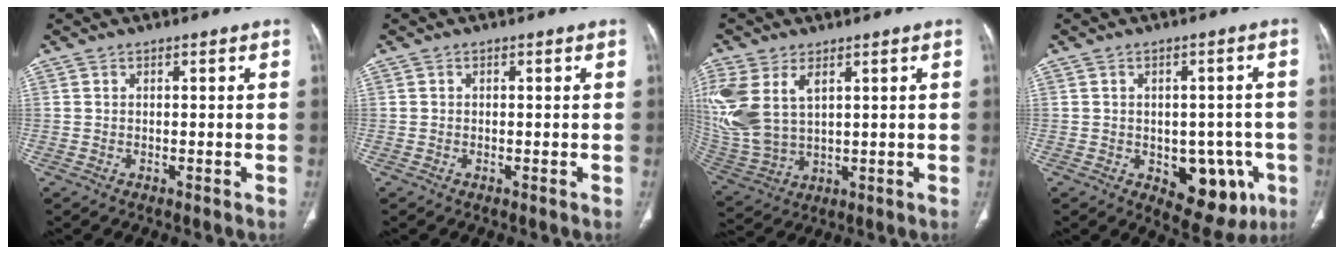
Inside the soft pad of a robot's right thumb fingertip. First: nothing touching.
{"total": 0.0}
{"total": 15.6, "force": [5.1, 9.6, 11.2], "torque": [-0.280, -0.011, 0.118]}
{"total": 11.6, "force": [-3.7, 7.2, 8.3], "torque": [-0.055, 0.012, -0.032]}